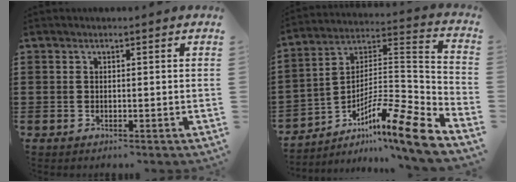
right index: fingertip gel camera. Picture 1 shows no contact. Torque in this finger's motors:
{"motor_torque": [-0.40, 0.00, -0.03, -0.04]}